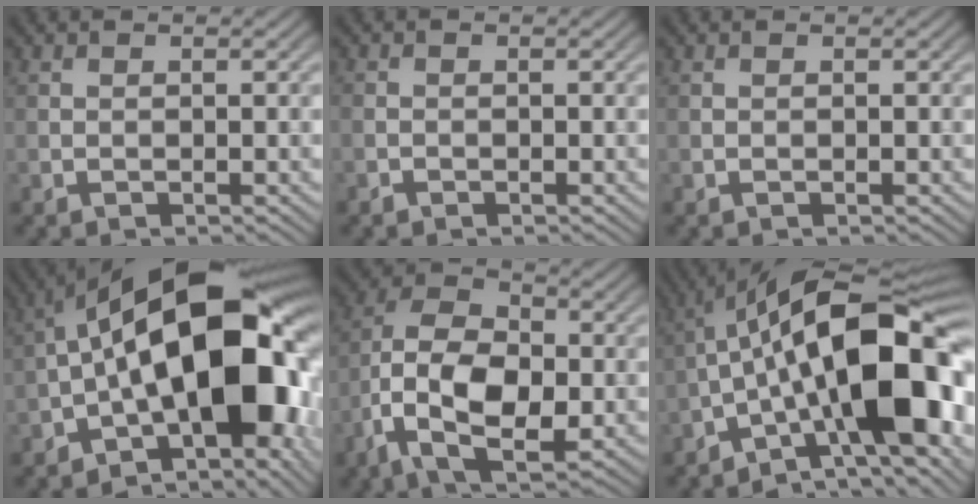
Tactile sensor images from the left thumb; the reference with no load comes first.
{"total": 0.8, "force": [-0.6, 0.5, 0.1], "torque": [0.002, -0.002, -0.012]}
{"total": 0.0}
{"total": 19.4, "force": [-1.9, 9.2, 17.0], "torque": [-0.243, 0.030, -0.045]}
{"total": 12.2, "force": [-3.8, 6.8, 9.4], "torque": [-0.197, -0.006, -0.077]}
{"total": 19.3, "force": [-3.3, 7.4, 17.5], "torque": [-0.262, 0.025, -0.066]}